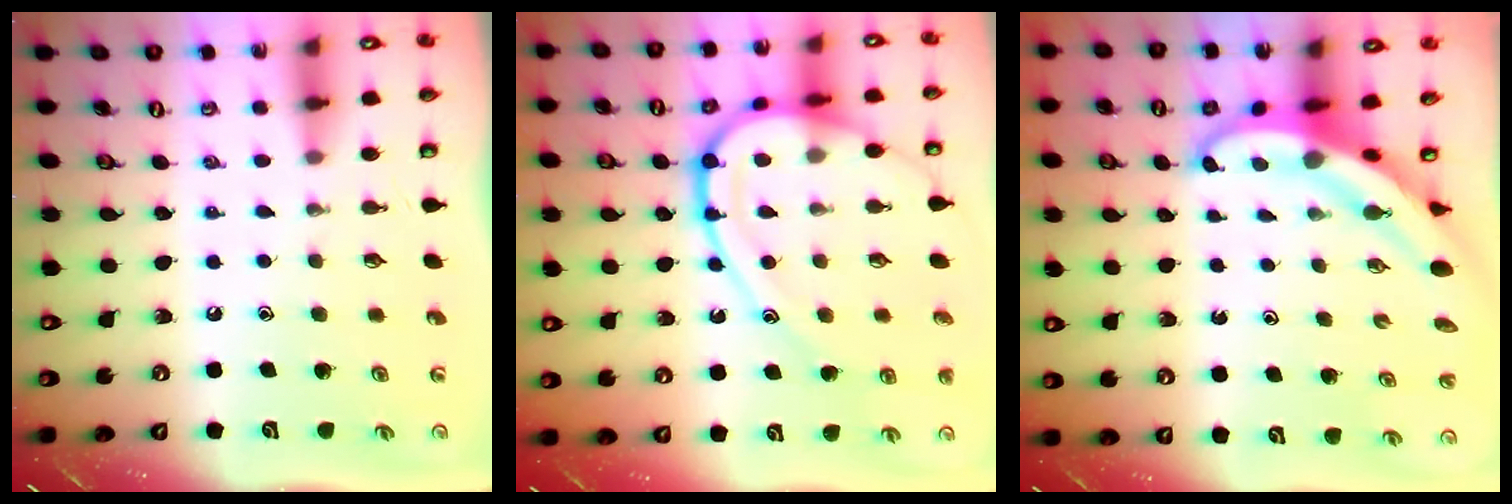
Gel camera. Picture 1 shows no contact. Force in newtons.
{"total": 17.6, "press": 17.5, "slide": 1.7}
{"total": 6.0, "press": 6.0, "slide": 0.2}